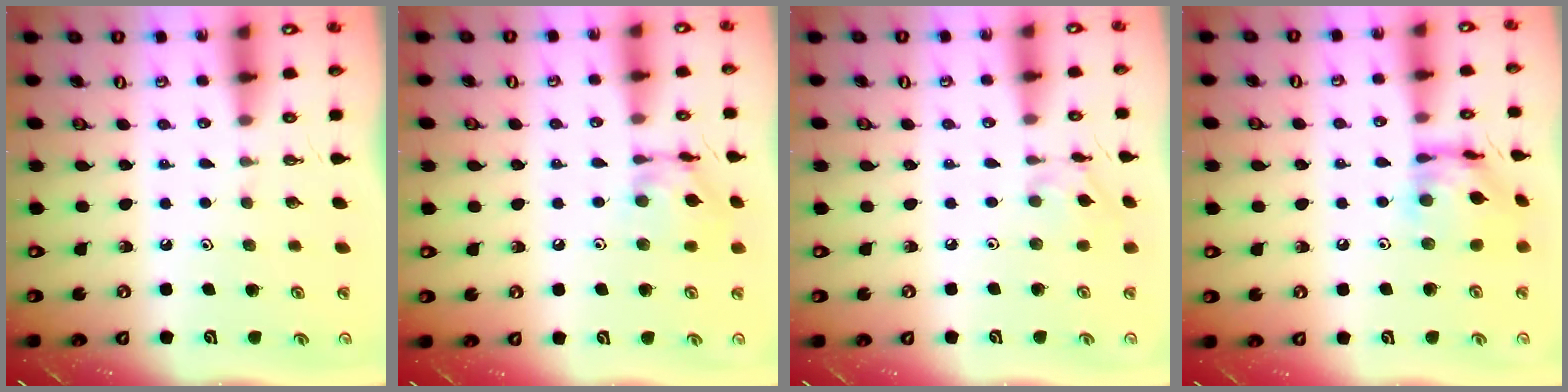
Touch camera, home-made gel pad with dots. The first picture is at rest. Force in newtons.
{"total": 12.3, "press": 12.3, "slide": 0.9}
{"total": 6.0, "press": 5.9, "slide": 0.6}
{"total": 13.2, "press": 13.2, "slide": 1.3}